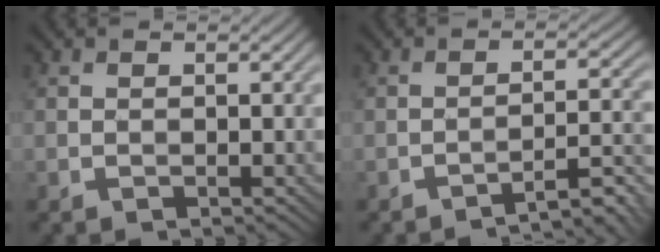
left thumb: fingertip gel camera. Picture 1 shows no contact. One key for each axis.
{"total": 5.2, "fx": -4.1, "fy": 0.7, "fz": 3.1, "tx": -0.040, "ty": 0.022, "tz": -0.062}